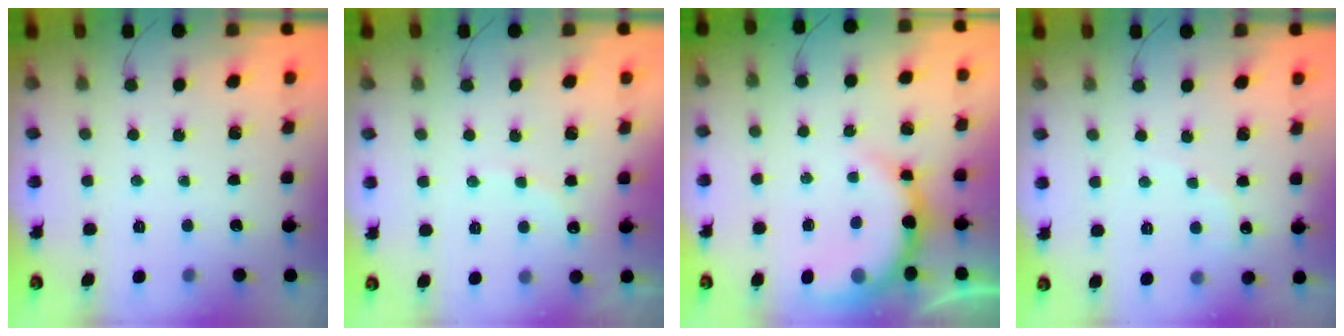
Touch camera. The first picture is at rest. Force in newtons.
{"total": 7.2, "press": 7.1, "slide": 1.3}
{"total": 9.8, "press": 9.6, "slide": 2.1}
{"total": 4.6, "press": 4.5, "slide": 1.2}